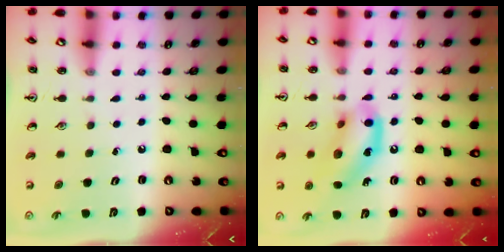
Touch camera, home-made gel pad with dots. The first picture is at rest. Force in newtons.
{"total": 13.2, "press": 12.9, "slide": 2.8}